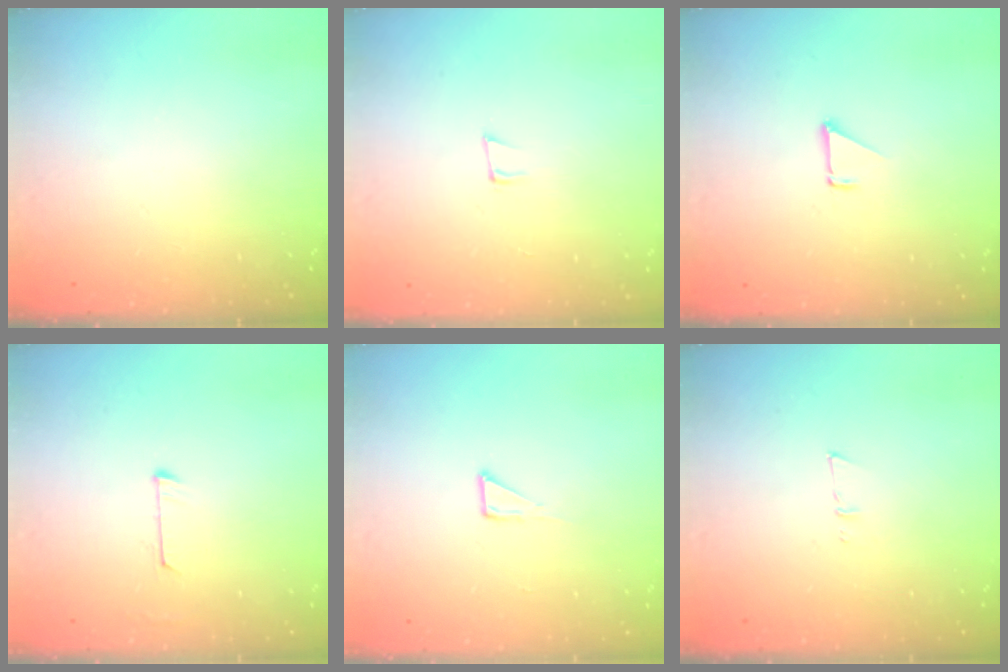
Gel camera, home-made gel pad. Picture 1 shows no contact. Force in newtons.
{"total": 5.8, "press": 4.7, "slide": 3.4}
{"total": 1.5, "press": 1.5, "slide": 0.1}
{"total": 5.9, "press": 5.9, "slide": 0.4}
{"total": 2.7, "press": 2.7, "slide": 0.2}
{"total": 4.2, "press": 4.0, "slide": 1.1}